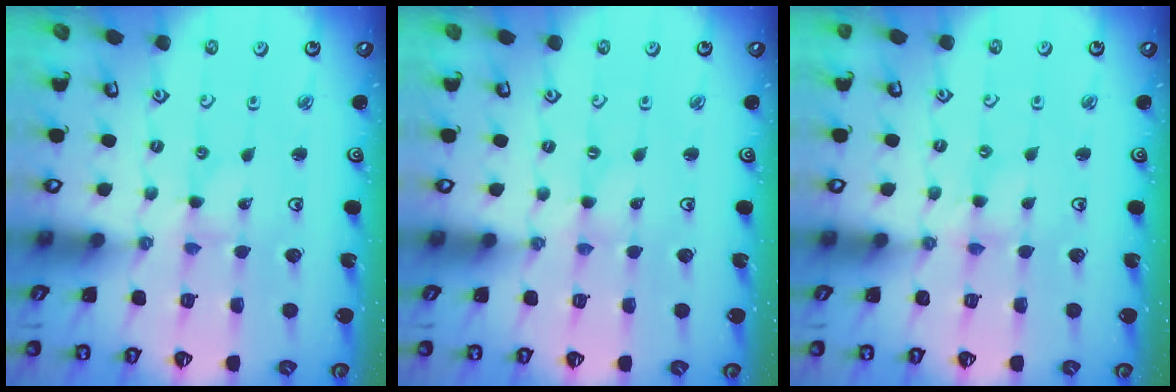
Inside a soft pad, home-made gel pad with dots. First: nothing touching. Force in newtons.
{"total": 0.0}
{"total": 0.9, "press": 0.8, "slide": 0.2}